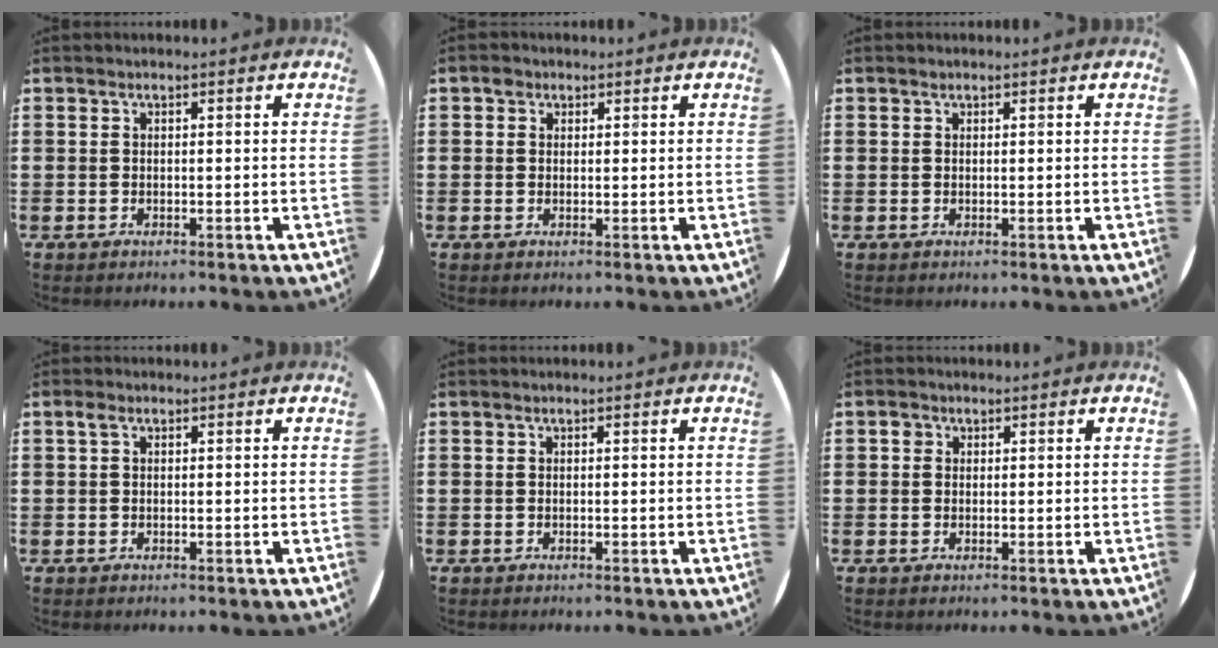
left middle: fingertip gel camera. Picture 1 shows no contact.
{"total": 1.4, "force": [0.8, 1.0, 0.3], "torque": [0.000, 0.004, 0.014]}
{"total": 0.0}
{"total": 0.8, "force": [0.3, 0.5, 0.5], "torque": [-0.012, 0.004, 0.005]}
{"total": 0.0}
{"total": 0.9, "force": [0.4, 0.8, 0.2], "torque": [0.004, 0.001, 0.006]}